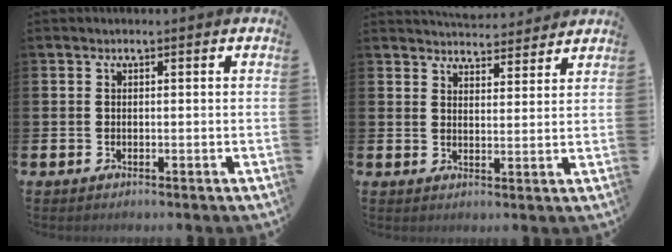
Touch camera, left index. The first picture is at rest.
{"total": 4.8, "force": [4.8, 0.7, -0.1], "torque": [0.000, -0.030, 0.086]}